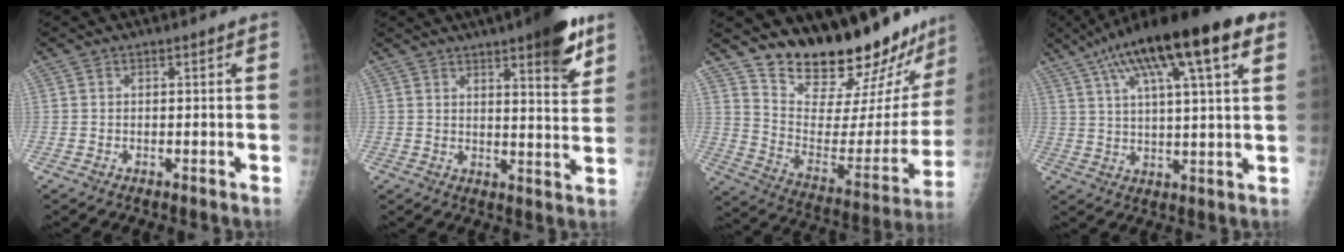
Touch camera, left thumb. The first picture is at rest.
{"total": 12.2, "force": [7.2, 2.7, 9.4], "torque": [-0.105, -0.035, 0.093]}
{"total": 24.3, "force": [21.8, 4.8, 9.5], "torque": [-0.109, -0.173, 0.317]}
{"total": 21.6, "force": [10.5, 5.1, 18.1], "torque": [-0.292, 0.015, 0.165]}